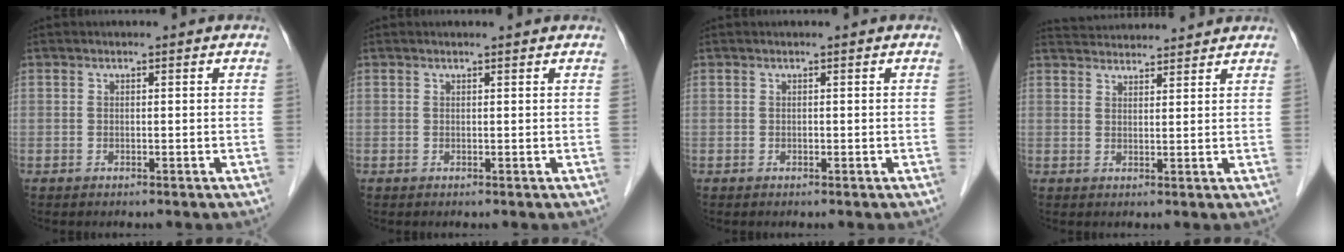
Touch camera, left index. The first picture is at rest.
{"total": 1.2, "force": [1.2, 0.0, 0.2], "torque": [-0.013, 0.004, 0.014]}
{"total": 0.0}
{"total": 8.6, "force": [8.4, 0.6, 1.6], "torque": [-0.031, 0.033, 0.122]}